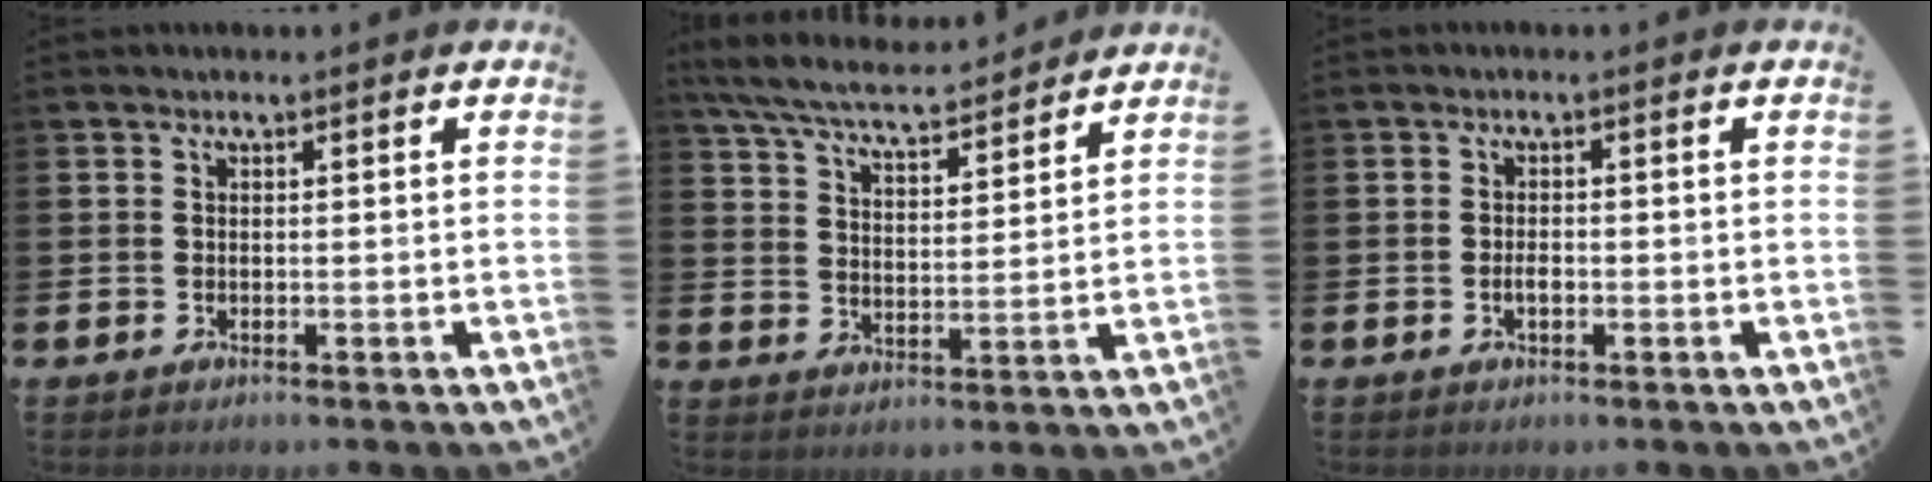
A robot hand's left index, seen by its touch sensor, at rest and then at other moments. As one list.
[{"total": 6.7, "force": [6.3, 0.9, 2.1], "torque": [-0.070, -0.038, 0.111]}, {"total": 1.5, "force": [-0.4, 0.7, 1.2], "torque": [-0.021, 0.001, -0.009]}]